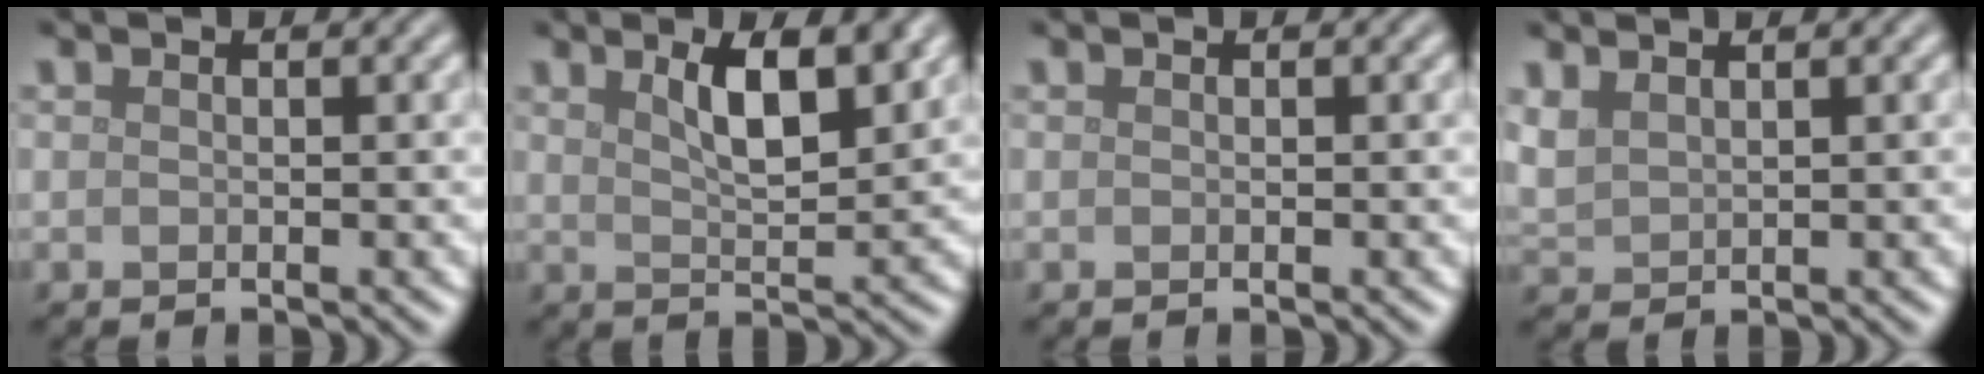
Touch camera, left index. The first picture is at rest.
{"total": 5.1, "force": [2.5, 1.5, 4.2], "torque": [-0.066, 0.000, 0.040]}
{"total": 0.0}
{"total": 2.1, "force": [1.5, 1.1, 1.0], "torque": [-0.029, 0.005, 0.038]}